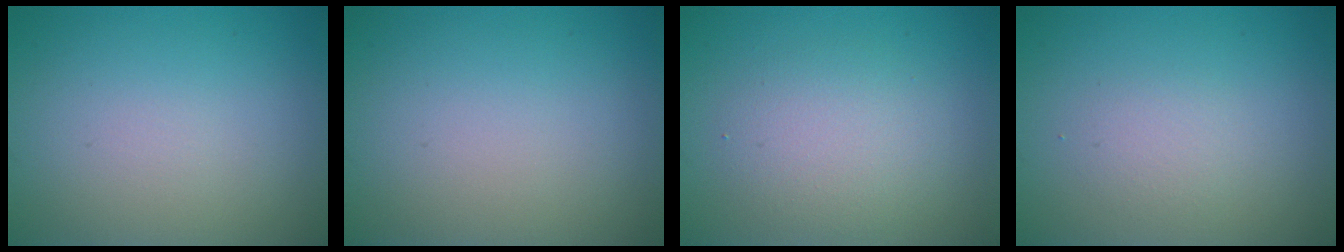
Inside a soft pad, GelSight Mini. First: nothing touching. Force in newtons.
{"total": 0.0}
{"total": 3.4, "press": 3.3, "slide": 0.3}
{"total": 1.3, "press": 1.3, "slide": 0.1}